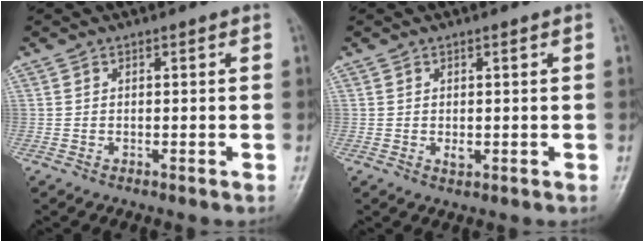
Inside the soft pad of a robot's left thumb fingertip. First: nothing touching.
{"total": 1.6, "force": [0.0, 0.8, 1.4], "torque": [-0.020, -0.003, 0.006]}